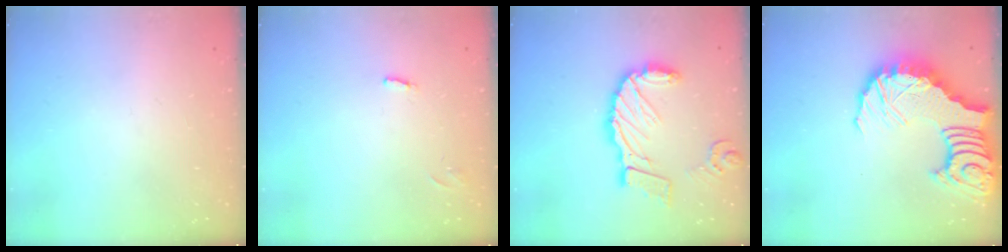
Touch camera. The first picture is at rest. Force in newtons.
{"total": 3.6, "press": 3.6, "slide": 0.1}
{"total": 15.7, "press": 15.6, "slide": 1.7}
{"total": 16.7, "press": 16.5, "slide": 2.3}